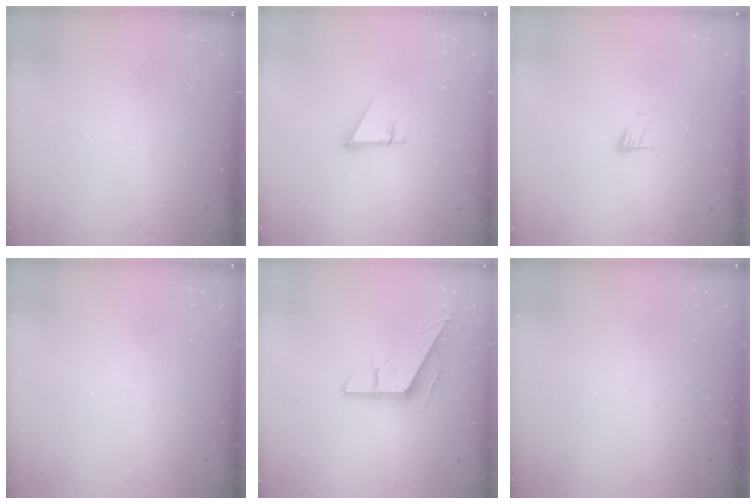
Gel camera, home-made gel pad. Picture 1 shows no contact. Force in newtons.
{"total": 2.7, "press": 2.7, "slide": 0.2}
{"total": 6.2, "press": 6.2, "slide": 0.6}
{"total": 0.0}
{"total": 8.8, "press": 8.8, "slide": 0.4}
{"total": 0.0}